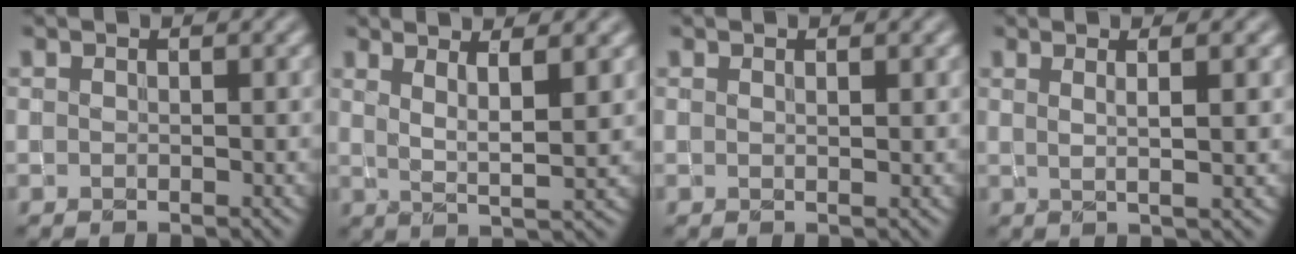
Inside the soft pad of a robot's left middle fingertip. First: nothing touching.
{"total": 4.0, "force": [1.8, 0.7, 3.6], "torque": [-0.061, -0.009, 0.032]}
{"total": 0.8, "force": [0.5, 0.2, 0.6], "torque": [-0.006, 0.001, 0.008]}
{"total": 3.8, "force": [1.6, 1.1, 3.3], "torque": [-0.035, 0.001, 0.005]}